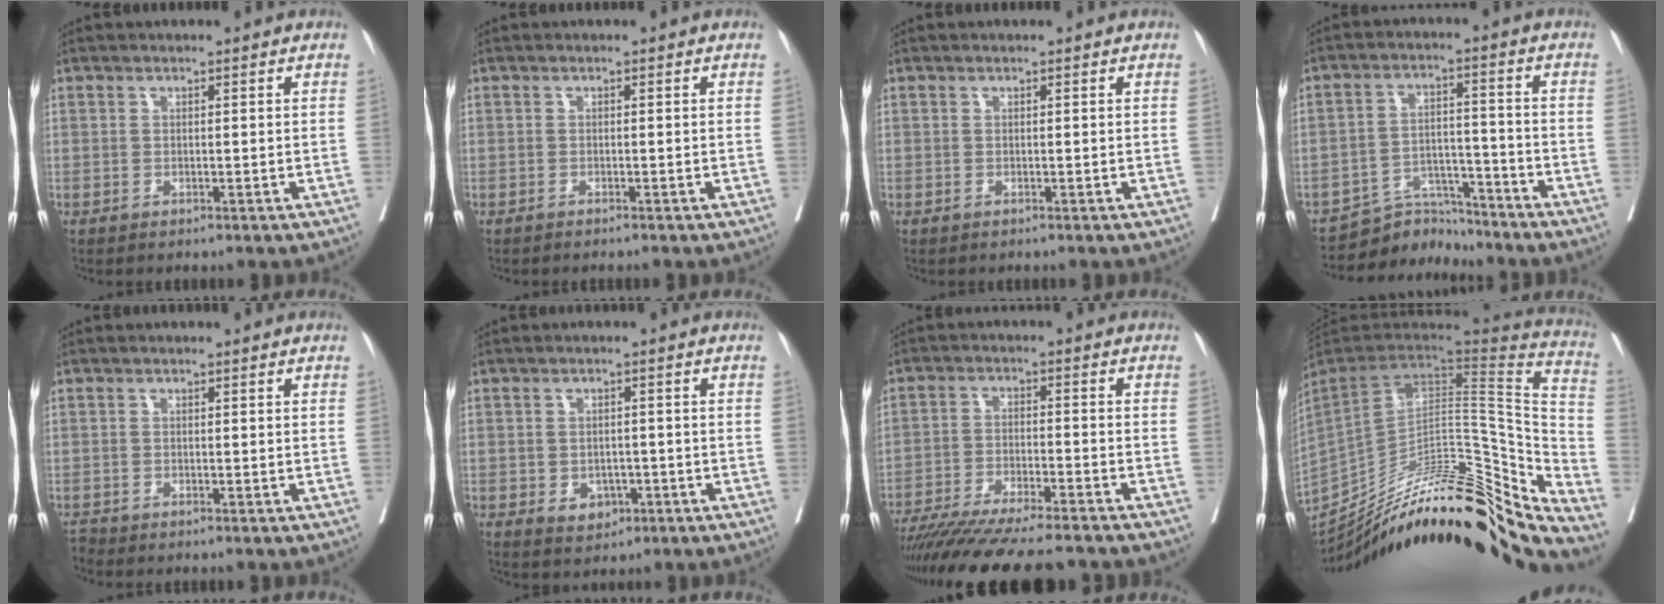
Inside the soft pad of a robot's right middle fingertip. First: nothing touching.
{"total": 1.7, "force": [-1.5, -0.1, 0.8], "torque": [-0.011, -0.001, -0.020]}
{"total": 0.0}
{"total": 6.9, "force": [-6.7, 1.2, -0.6], "torque": [0.012, 0.016, -0.119]}
{"total": 0.8, "force": [-0.7, -0.2, -0.3], "torque": [0.001, -0.007, -0.017]}
{"total": 3.6, "force": [-1.3, 2.8, 1.9], "torque": [-0.019, 0.004, -0.009]}
{"total": 18.6, "force": [-16.5, 1.4, 8.5], "torque": [-0.141, -0.035, -0.248]}
{"total": 36.3, "force": [-28.7, 5.1, 21.7], "torque": [-0.271, -0.020, -0.417]}